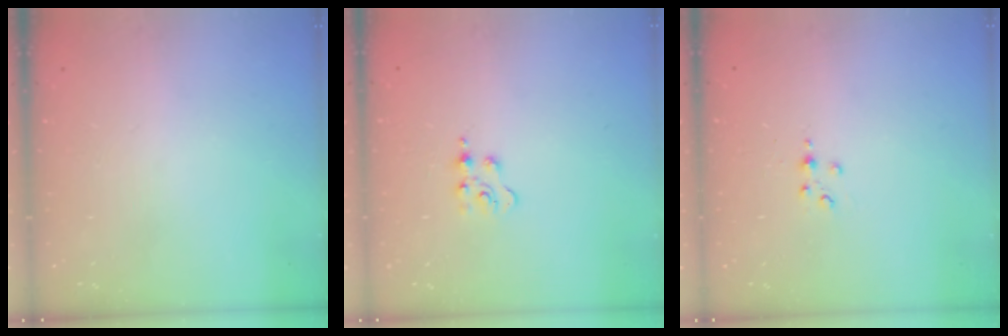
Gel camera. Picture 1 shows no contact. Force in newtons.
{"total": 2.9, "press": 2.9, "slide": 0.4}
{"total": 2.9, "press": 2.9, "slide": 0.4}